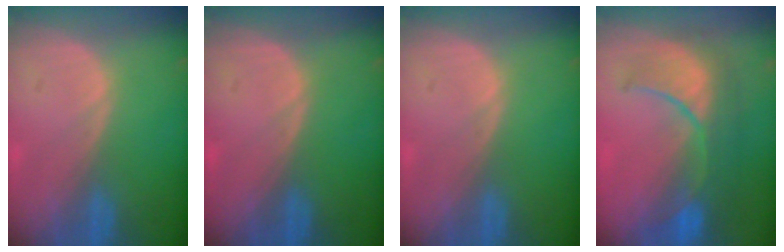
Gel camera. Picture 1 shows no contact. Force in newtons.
{"total": 0.0}
{"total": 0.0}
{"total": 10.2, "press": 9.1, "slide": 4.5}